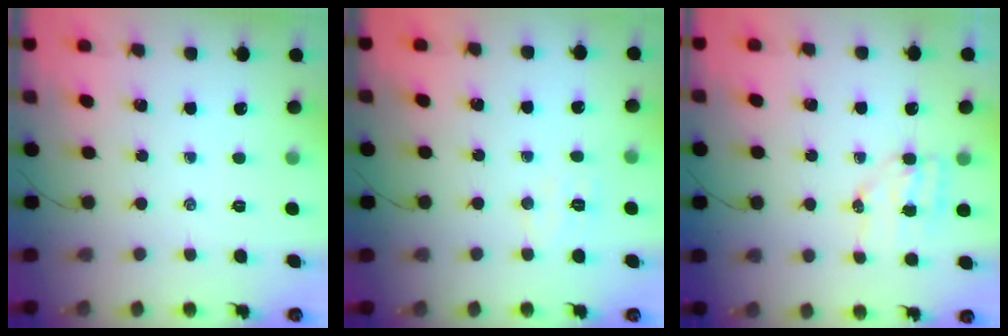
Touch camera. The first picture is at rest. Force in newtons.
{"total": 5.5, "press": 5.4, "slide": 1.1}
{"total": 5.1, "press": 5.0, "slide": 0.8}